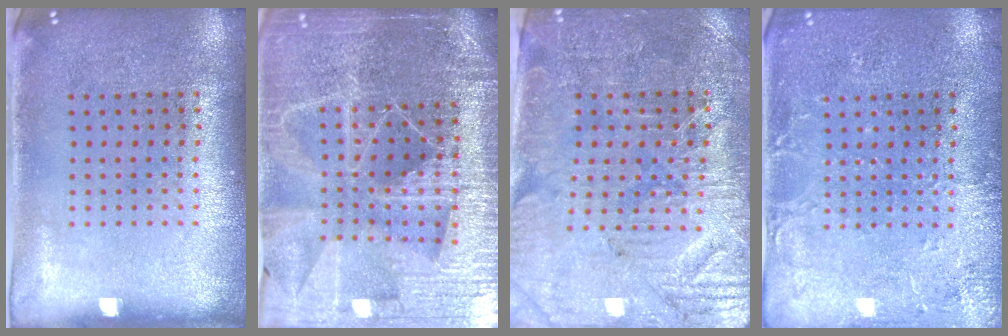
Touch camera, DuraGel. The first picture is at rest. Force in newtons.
{"total": 5.7, "press": 5.0, "slide": 2.8}
{"total": 3.7, "press": 3.4, "slide": 1.5}
{"total": 2.9, "press": 2.9, "slide": 0.4}